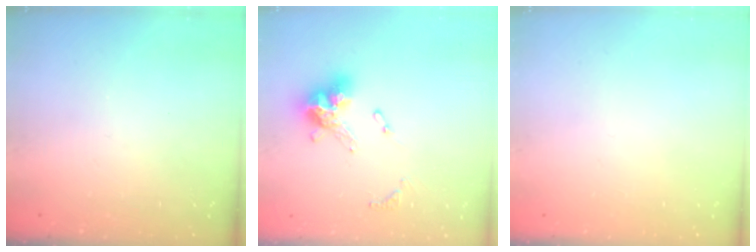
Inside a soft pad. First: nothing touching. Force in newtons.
{"total": 12.0, "press": 11.9, "slide": 1.4}
{"total": 0.0}